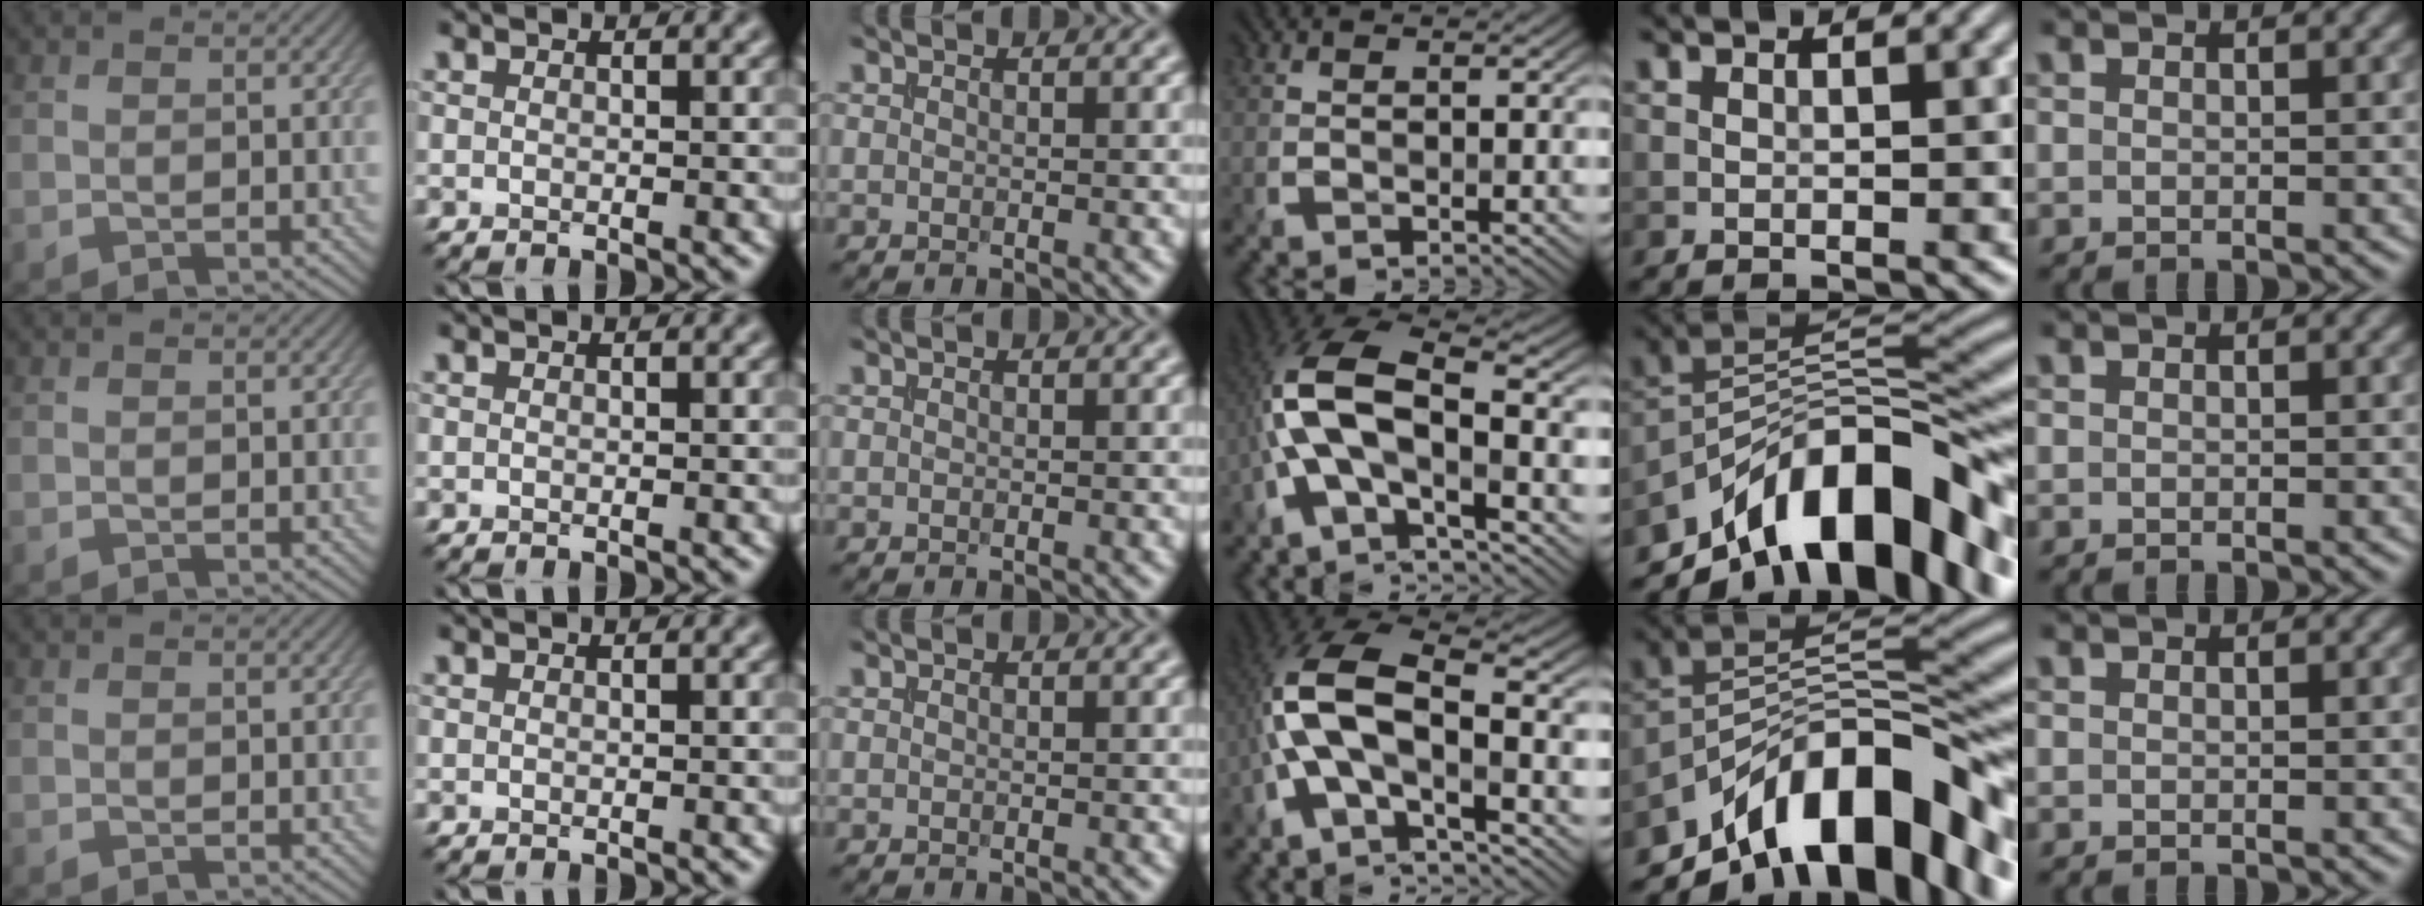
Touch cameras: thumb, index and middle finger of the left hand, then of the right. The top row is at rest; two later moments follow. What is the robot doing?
{"motion": "insert", "object": "file holder"}